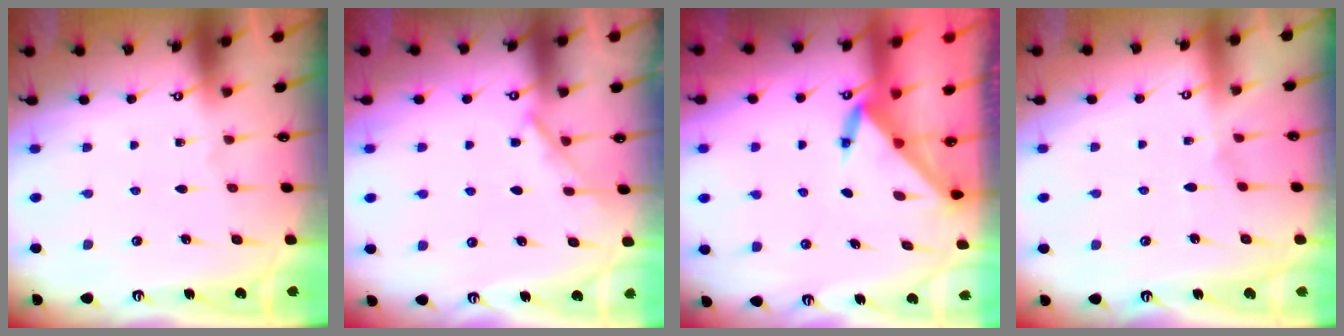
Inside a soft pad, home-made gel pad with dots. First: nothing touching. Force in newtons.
{"total": 4.2, "press": 4.2, "slide": 0.6}
{"total": 3.4, "press": 3.4, "slide": 0.3}
{"total": 2.8, "press": 2.8, "slide": 0.5}